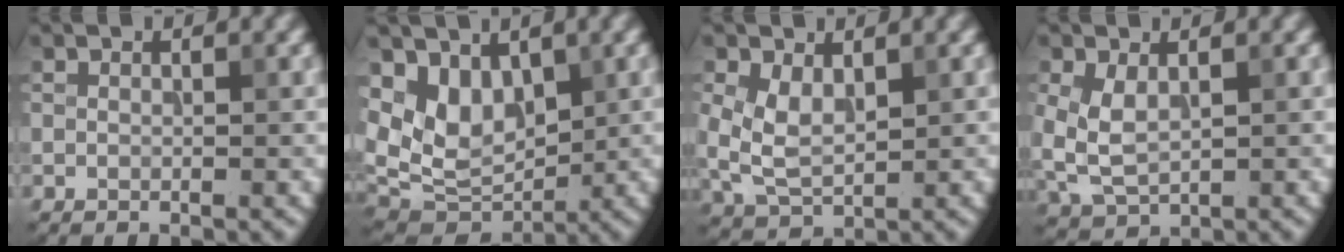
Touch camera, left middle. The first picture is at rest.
{"total": 6.0, "force": [2.4, 3.9, 3.8], "torque": [-0.071, -0.016, 0.045]}
{"total": 4.0, "force": [0.8, 2.4, 3.1], "torque": [-0.079, 0.002, 0.020]}
{"total": 3.6, "force": [0.5, 2.2, 2.9], "torque": [-0.071, 0.002, 0.015]}